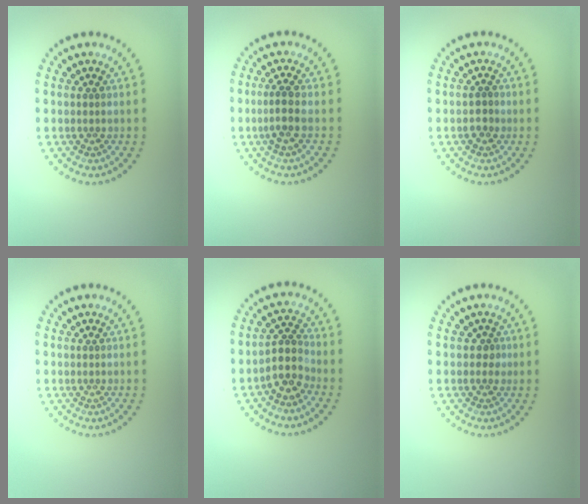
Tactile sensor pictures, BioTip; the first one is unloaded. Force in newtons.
{"total": 1.9, "press": 1.4, "slide": 1.3}
{"total": 1.1, "press": 1.1, "slide": 0.4}
{"total": 0.0}
{"total": 2.8, "press": 2.3, "slide": 1.7}
{"total": 1.0, "press": 0.8, "slide": 0.6}